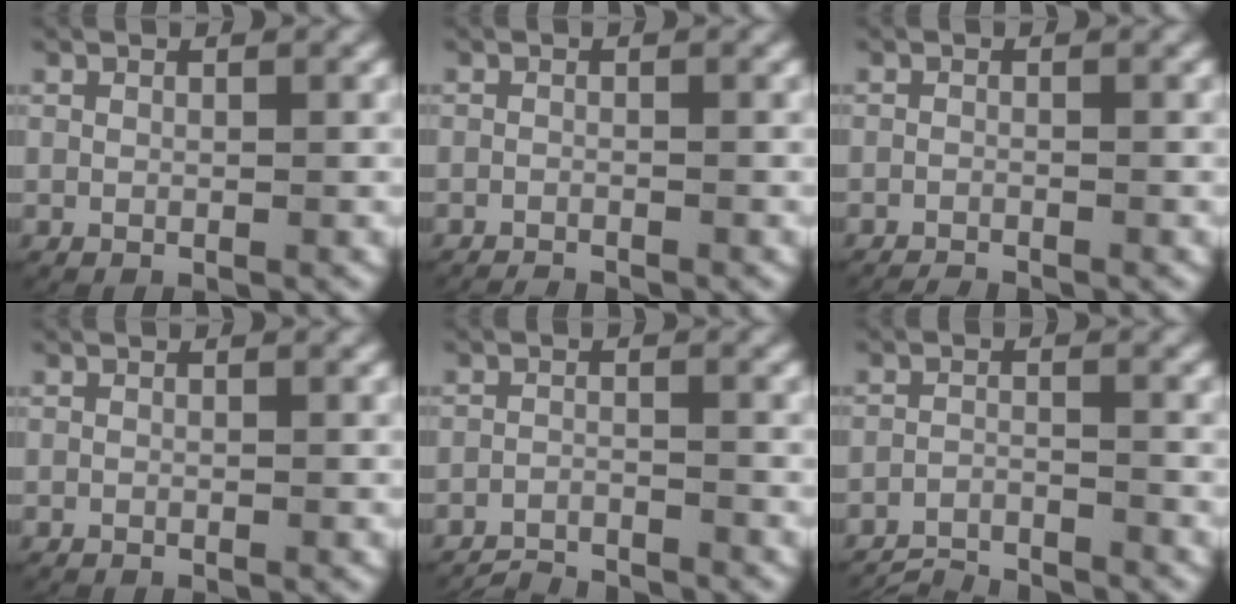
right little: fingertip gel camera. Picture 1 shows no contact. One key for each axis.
{"total": 1.6, "fx": -1.6, "fy": 0.2, "fz": 0.1, "tx": -0.006, "ty": -0.009, "tz": -0.025}
{"total": 1.7, "fx": -1.7, "fy": 0.2, "fz": 0.1, "tx": -0.007, "ty": -0.010, "tz": -0.027}
{"total": 0.0}
{"total": 4.2, "fx": -4.1, "fy": 0.9, "fz": 0.3, "tx": -0.003, "ty": -0.014, "tz": -0.070}
{"total": 5.2, "fx": -5.1, "fy": 1.2, "fz": 0.6, "tx": -0.007, "ty": -0.017, "tz": -0.085}